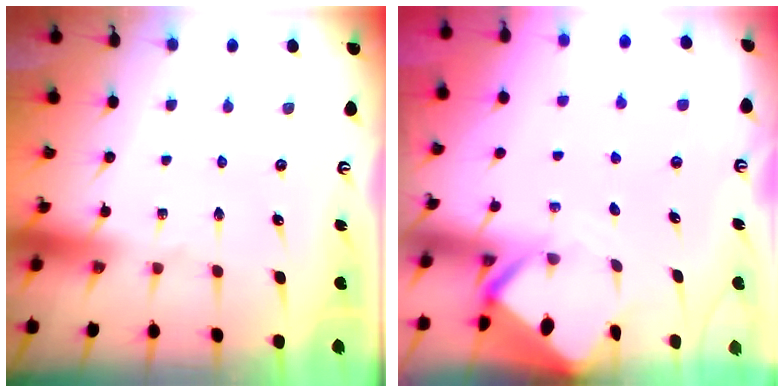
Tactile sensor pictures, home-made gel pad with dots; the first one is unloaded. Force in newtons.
{"total": 3.0, "press": 3.0, "slide": 0.1}